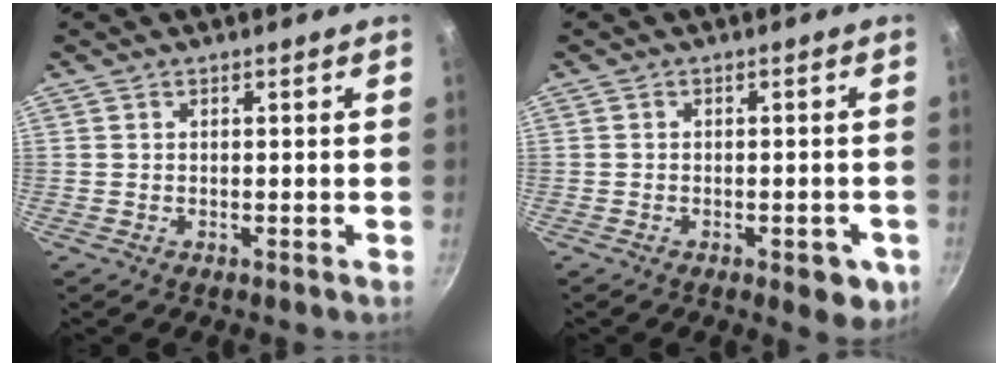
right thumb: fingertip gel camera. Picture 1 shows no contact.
{"total": 5.9, "force": [-2.4, 2.8, 4.6], "torque": [-0.033, 0.012, -0.026]}